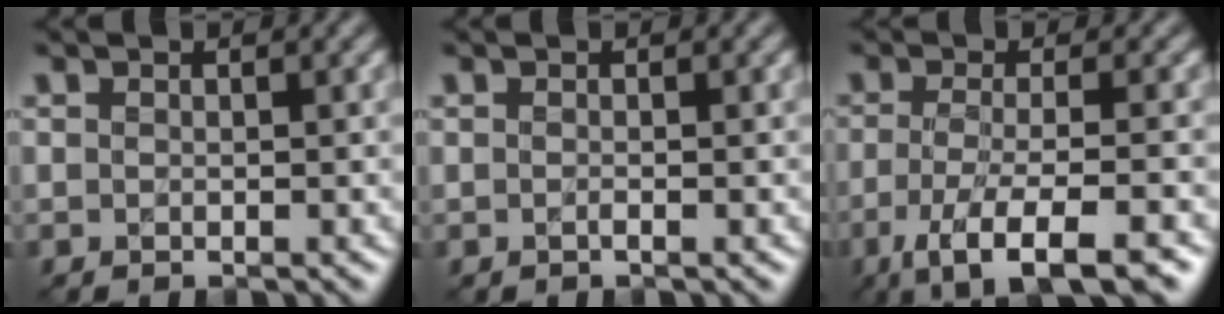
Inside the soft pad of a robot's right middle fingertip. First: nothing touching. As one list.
[{"total": 0.0}, {"total": 6.7, "force": [-3.3, 1.6, 5.5], "torque": [-0.091, -0.003, -0.063]}]